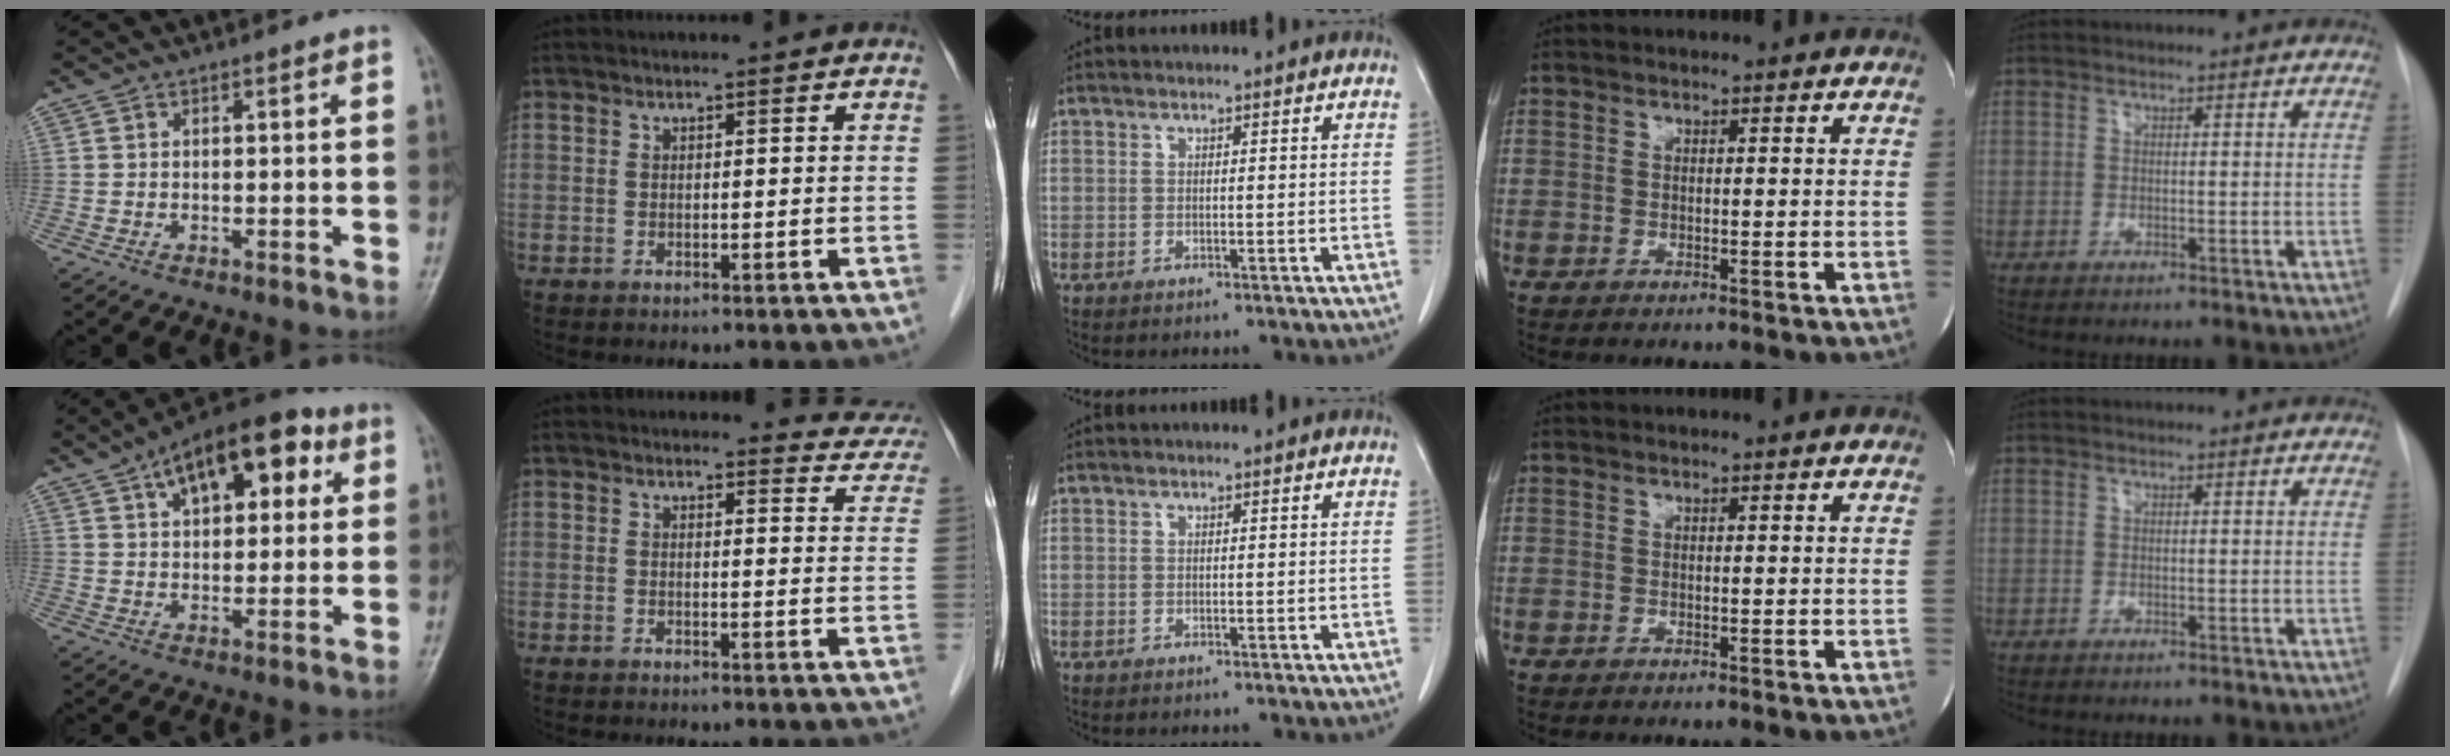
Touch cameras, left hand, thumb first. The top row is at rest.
{"thumb": {"total": 16.1, "force": [6.9, 8.3, 12.0], "torque": [-0.139, 0.007, 0.099]}, "index": {"total": 6.0, "force": [5.8, 1.5, -0.5], "torque": [0.029, -0.033, 0.030]}}